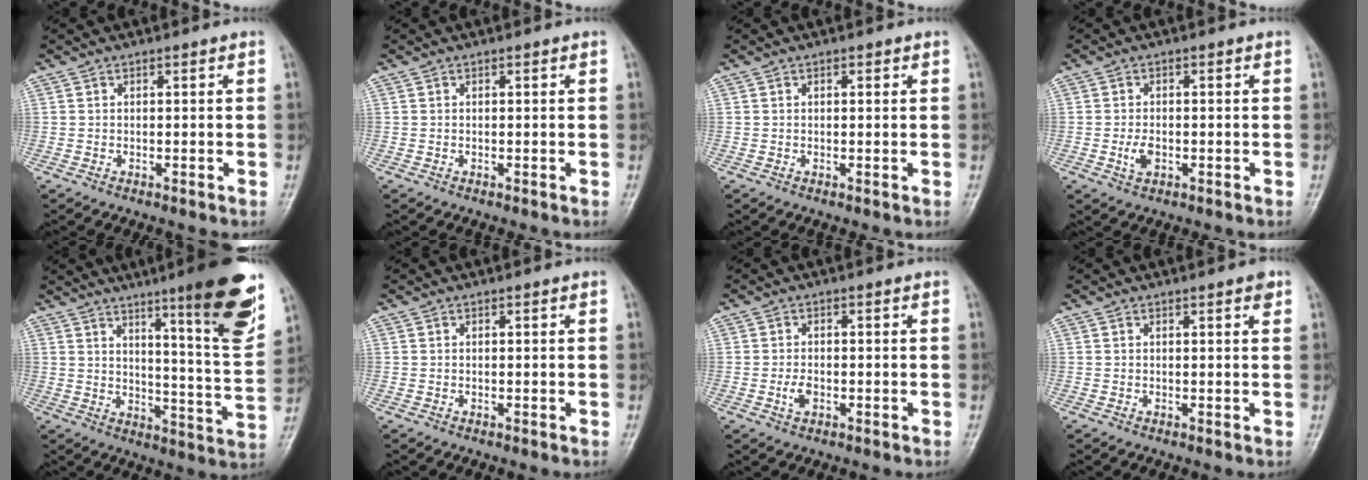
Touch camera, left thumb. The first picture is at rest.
{"total": 0.0}
{"total": 0.9, "force": [0.4, 0.5, 0.7], "torque": [-0.007, 0.001, 0.004]}
{"total": 3.0, "force": [-0.8, 1.8, 2.2], "torque": [-0.042, 0.002, -0.015]}
{"total": 18.4, "force": [10.6, 1.9, 14.9], "torque": [-0.176, -0.062, 0.154]}
{"total": 0.0}
{"total": 2.6, "force": [-0.8, 1.6, 1.9], "torque": [-0.036, 0.005, -0.016]}
{"total": 1.4, "force": [0.8, 0.3, 1.1], "torque": [-0.014, -0.001, 0.008]}